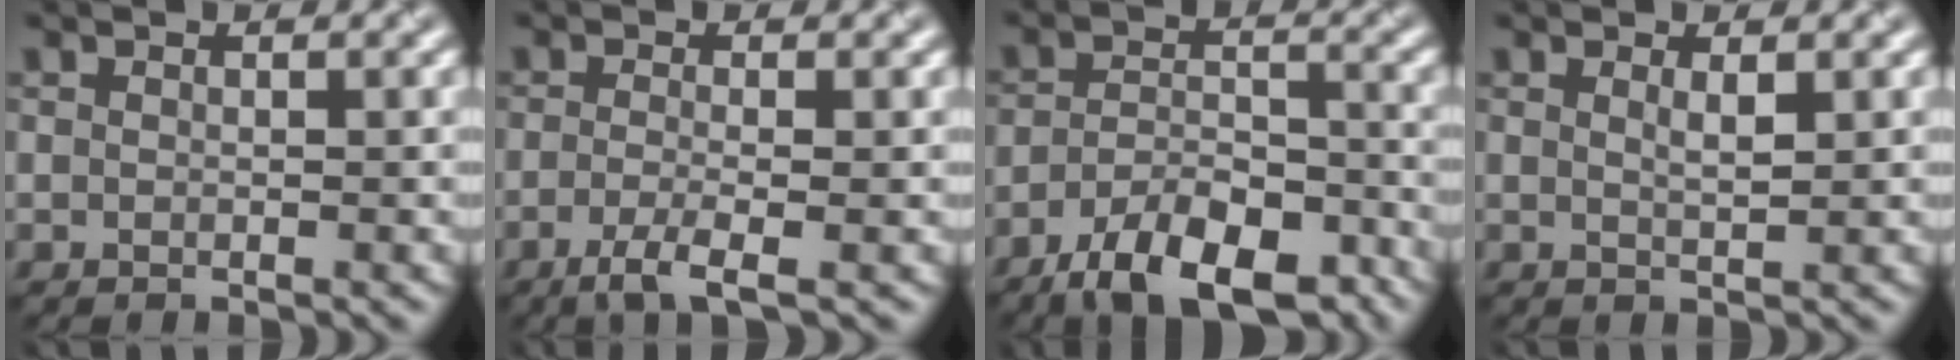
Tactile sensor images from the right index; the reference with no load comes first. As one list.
[{"total": 2.8, "force": [-1.4, 0.6, 2.4], "torque": [-0.046, -0.004, -0.034]}, {"total": 8.6, "force": [-6.1, 3.0, 5.2], "torque": [-0.083, -0.001, -0.103]}, {"total": 1.2, "force": [0.6, 0.2, 1.0], "torque": [-0.015, -0.001, 0.007]}]